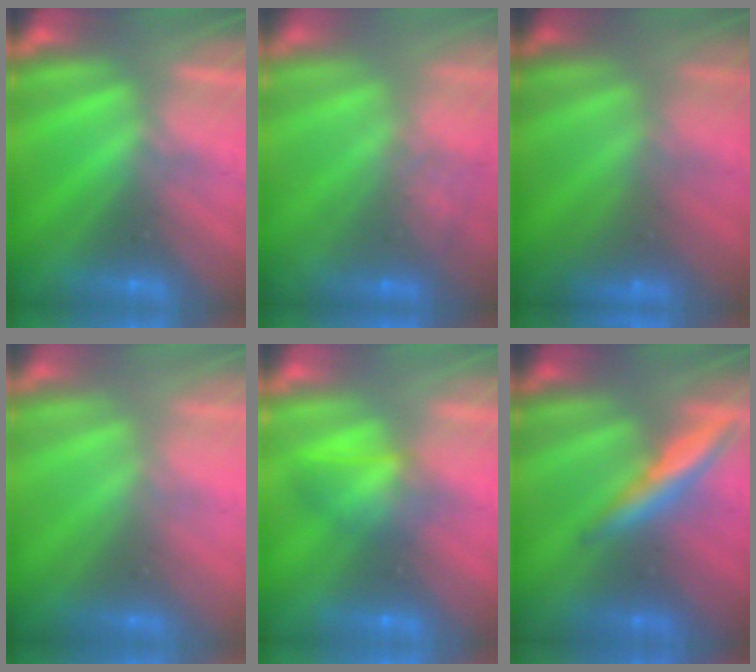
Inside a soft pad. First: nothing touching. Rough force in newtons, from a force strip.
{"total": 7.4}
{"total": 2.9}
{"total": 2.8}
{"total": 1.3}
{"total": 2.6}